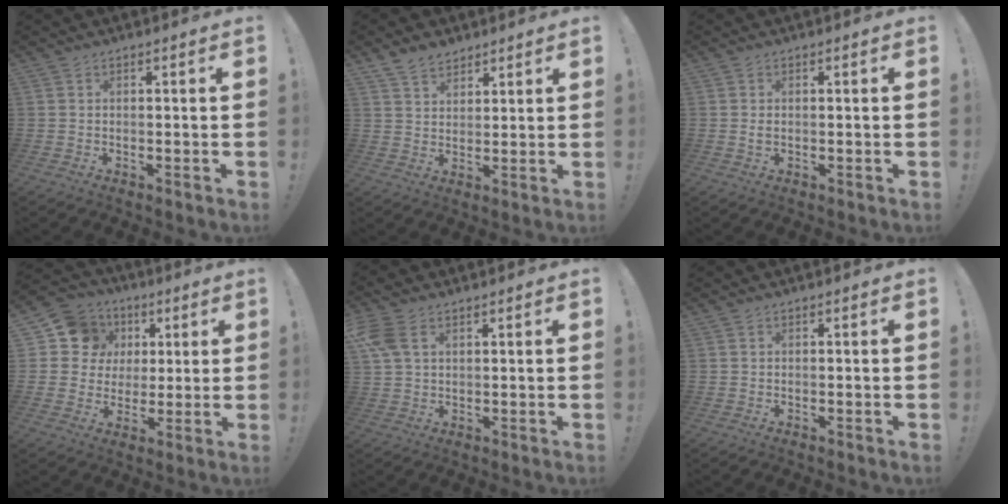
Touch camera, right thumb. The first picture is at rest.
{"total": 6.1, "force": [4.9, 3.4, 1.6], "torque": [-0.032, -0.026, 0.093]}
{"total": 0.8, "force": [0.0, 0.5, 0.6], "torque": [-0.013, 0.001, -0.001]}
{"total": 12.0, "force": [3.9, 10.9, 3.0], "torque": [-0.049, -0.014, 0.089]}
{"total": 6.9, "force": [3.0, 4.1, 4.7], "torque": [-0.095, -0.007, 0.059]}
{"total": 0.0}